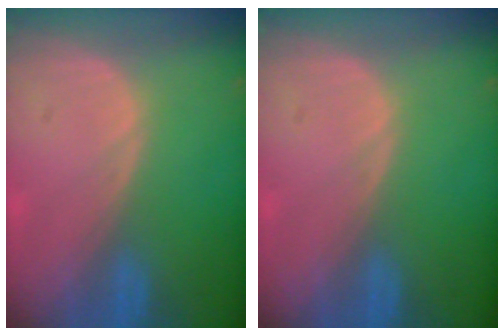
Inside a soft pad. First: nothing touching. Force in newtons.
{"total": 0.0}